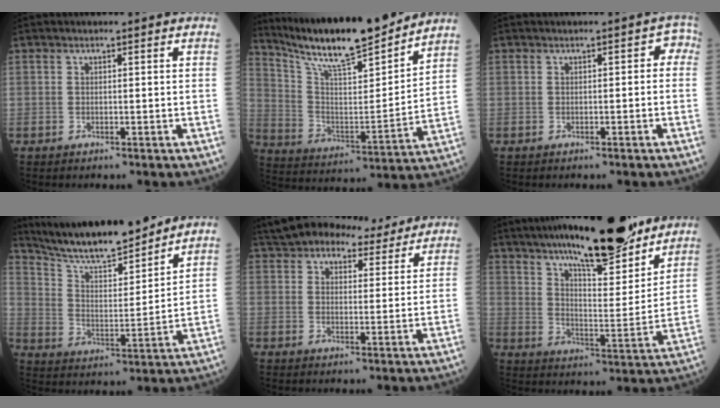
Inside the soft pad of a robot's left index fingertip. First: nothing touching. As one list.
[{"total": 18.6, "force": [16.3, 1.5, 8.9], "torque": [-0.161, -0.016, 0.276]}, {"total": 1.6, "force": [-0.2, 1.0, 1.2], "torque": [0.004, 0.009, -0.010]}, {"total": 15.8, "force": [14.5, 1.4, 6.2], "torque": [-0.115, -0.008, 0.245]}, {"total": 12.8, "force": [10.9, 5.1, 4.4], "torque": [-0.069, 0.034, 0.152]}, {"total": 20.4, "force": [16.2, 3.9, 11.7], "torque": [-0.182, -0.003, 0.246]}]